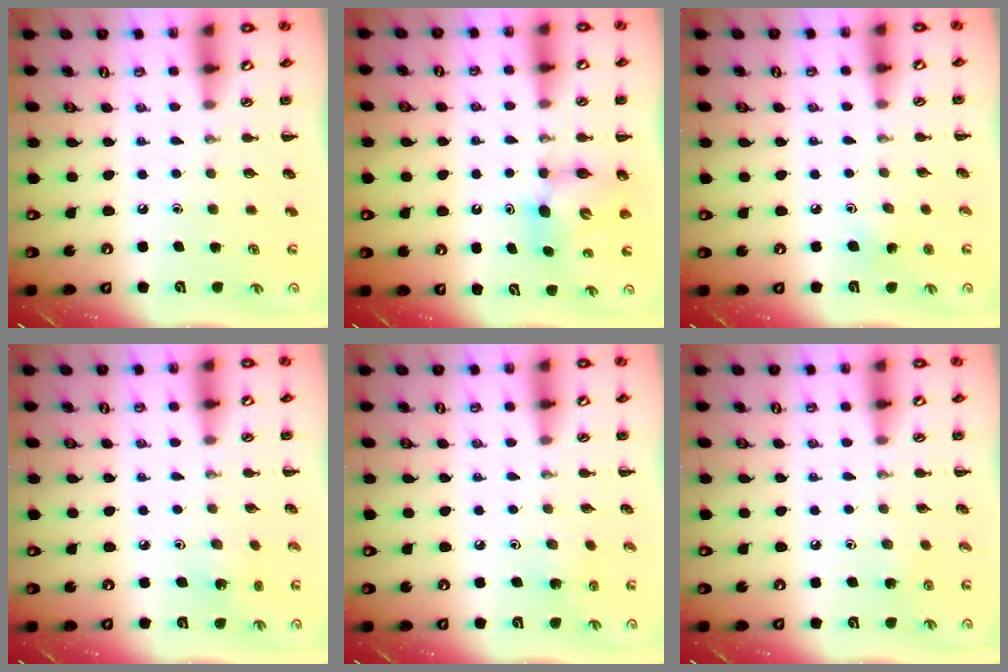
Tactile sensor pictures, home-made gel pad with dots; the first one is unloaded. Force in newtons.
{"total": 7.3, "press": 7.1, "slide": 1.4}
{"total": 3.2, "press": 3.0, "slide": 1.0}
{"total": 1.6, "press": 1.5, "slide": 0.5}
{"total": 2.6, "press": 2.4, "slide": 0.8}
{"total": 2.7, "press": 2.6, "slide": 1.0}